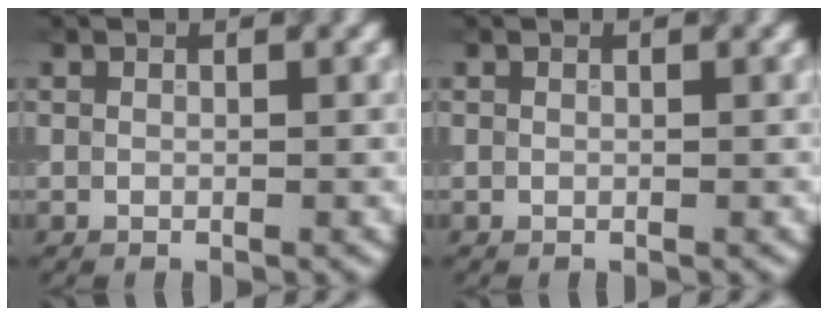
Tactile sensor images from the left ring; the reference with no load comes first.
{"total": 0.0}